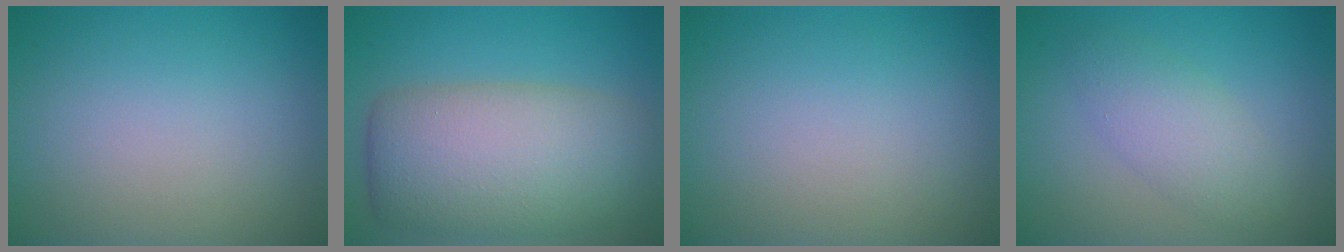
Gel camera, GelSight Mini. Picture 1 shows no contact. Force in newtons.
{"total": 10.1, "press": 10.1, "slide": 0.7}
{"total": 0.0}
{"total": 3.2, "press": 3.2, "slide": 0.1}